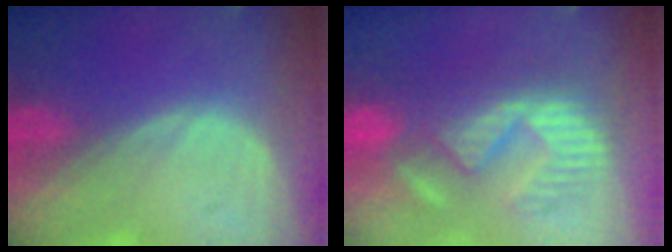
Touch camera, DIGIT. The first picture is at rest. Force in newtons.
{"total": 9.7, "press": 9.7, "slide": 0.3}